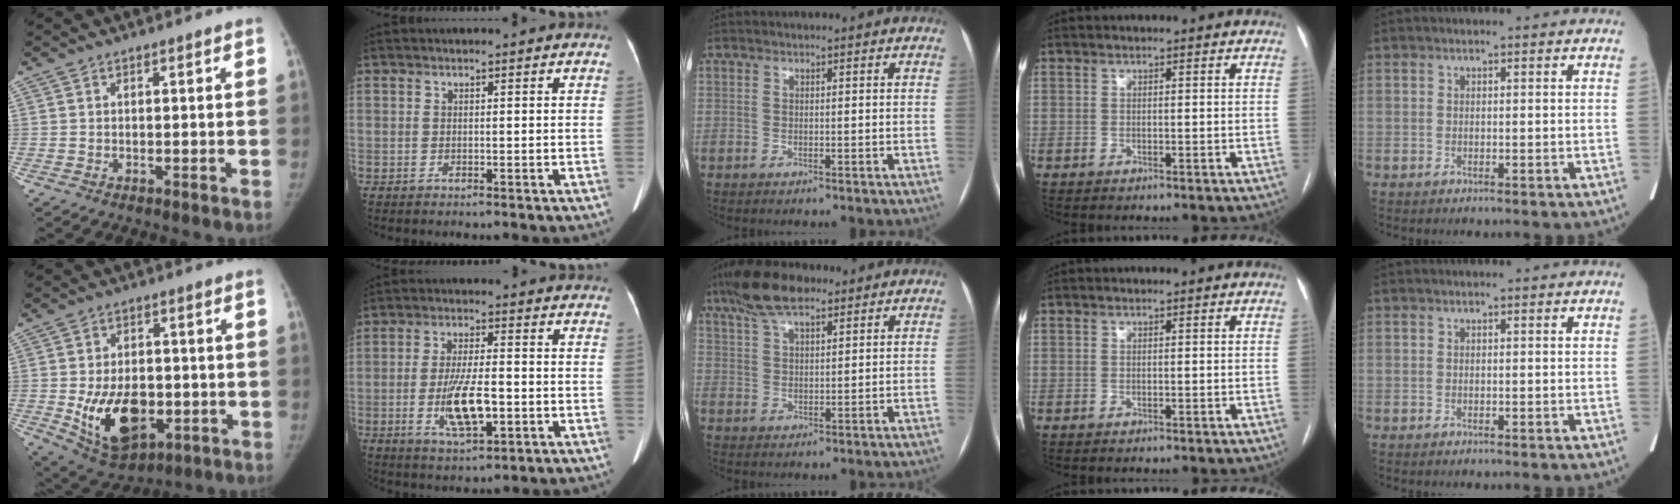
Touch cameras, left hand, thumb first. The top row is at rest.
{"thumb": {"total": 14.6, "force": [-3.2, 9.3, 10.8], "torque": [-0.149, 0.000, -0.033]}, "index": {"total": 8.3, "force": [-2.0, 2.2, 7.8], "torque": [-0.149, -0.005, -0.034]}, "middle": {"total": 8.5, "force": [6.3, 2.5, 5.2], "torque": [-0.106, 0.022, 0.114]}}